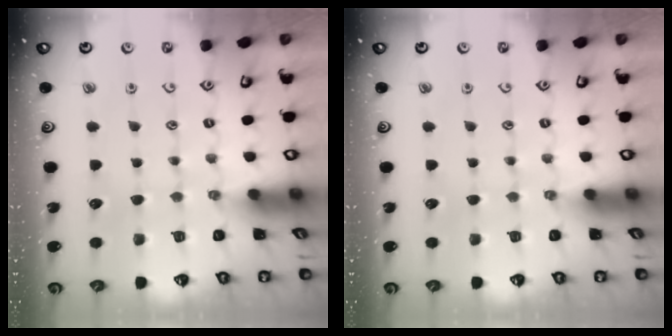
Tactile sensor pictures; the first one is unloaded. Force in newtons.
{"total": 0.0}